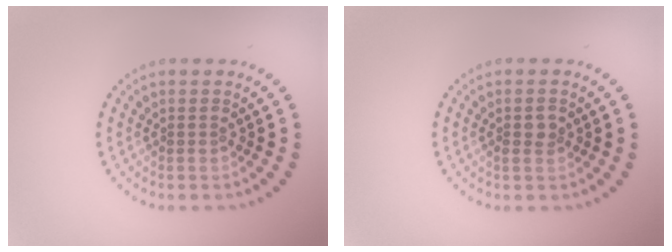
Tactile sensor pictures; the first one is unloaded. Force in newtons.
{"total": 1.3, "press": 1.2, "slide": 0.2}